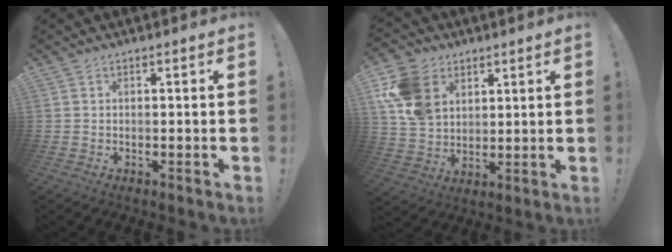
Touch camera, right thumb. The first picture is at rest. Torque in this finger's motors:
{"motor_torque": [0.02, 0.42, 0.54, 0.55, 0.13]}